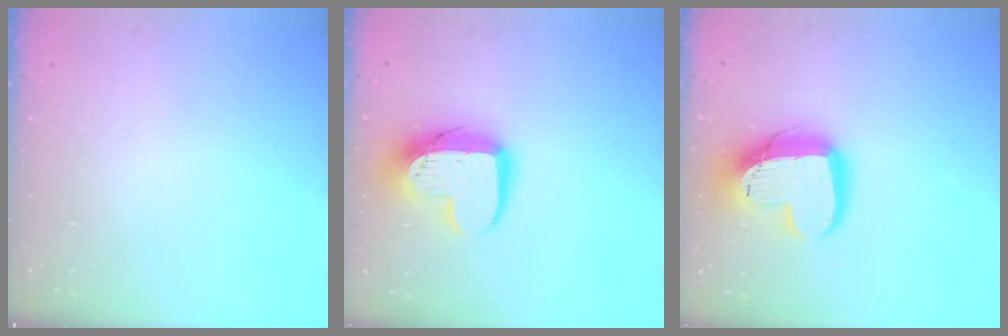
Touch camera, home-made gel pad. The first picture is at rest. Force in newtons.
{"total": 13.9, "press": 13.9, "slide": 1.0}
{"total": 18.9, "press": 18.8, "slide": 1.5}